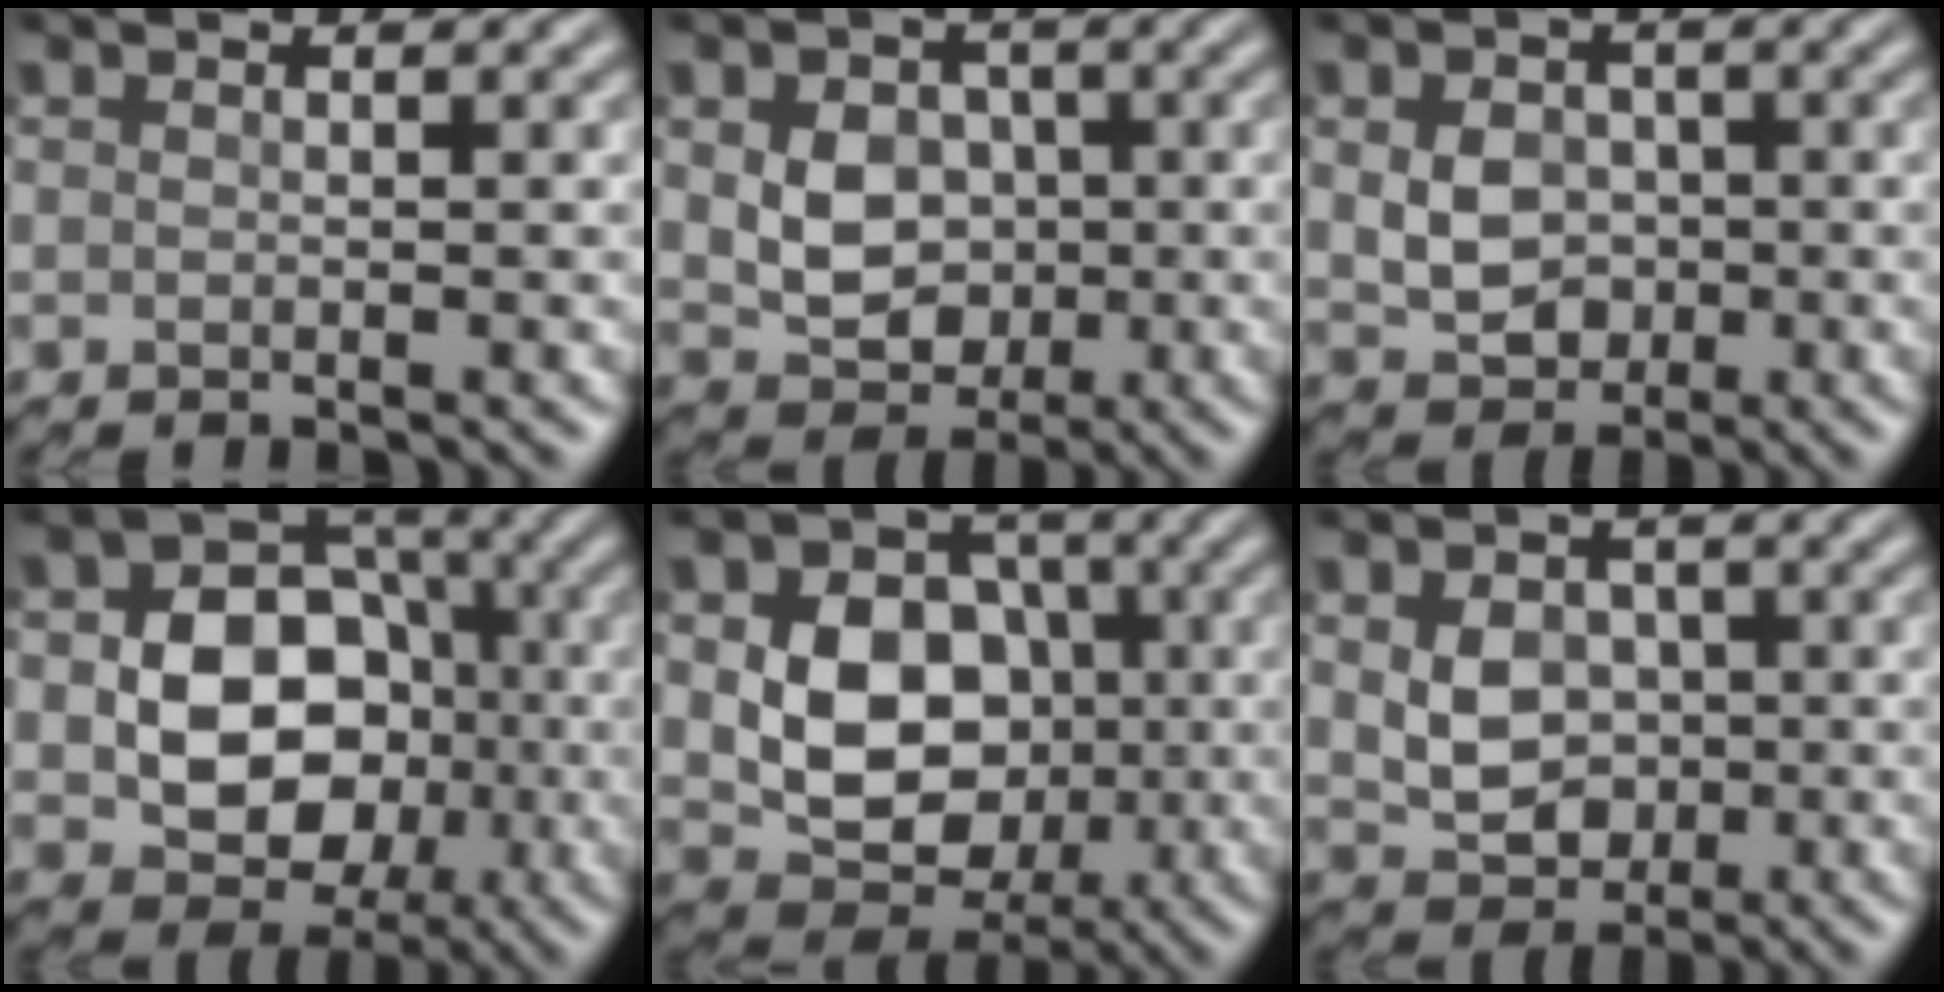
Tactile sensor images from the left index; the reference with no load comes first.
{"total": 5.4, "force": [-0.1, 4.3, 3.2], "torque": [-0.057, -0.007, -0.003]}
{"total": 4.4, "force": [-0.4, 3.5, 2.6], "torque": [-0.046, -0.008, -0.006]}
{"total": 9.5, "force": [-1.4, 7.4, 5.8], "torque": [-0.085, -0.002, -0.031]}
{"total": 8.9, "force": [-0.3, 6.9, 5.5], "torque": [-0.100, -0.012, -0.010]}
{"total": 4.8, "force": [-0.2, 3.8, 3.0], "torque": [-0.058, -0.009, -0.003]}